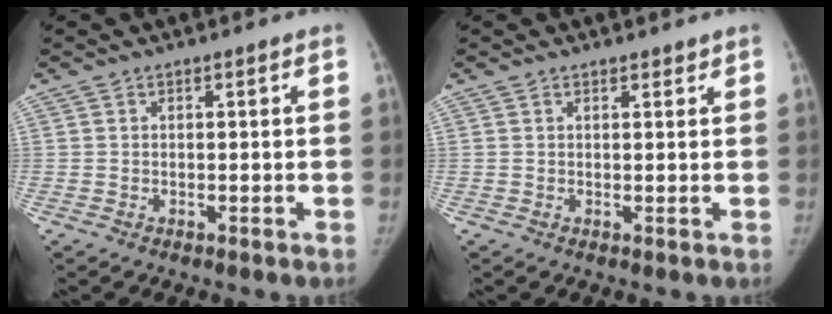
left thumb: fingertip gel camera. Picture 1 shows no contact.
{"total": 1.1, "force": [1.0, 0.4, 0.4], "torque": [-0.001, -0.005, 0.014]}